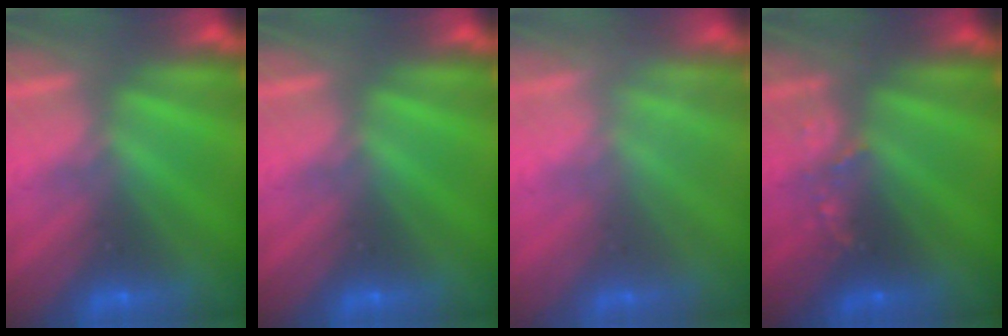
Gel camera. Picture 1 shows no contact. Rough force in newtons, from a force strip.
{"total": 0.0}
{"total": 2.7}
{"total": 2.5}